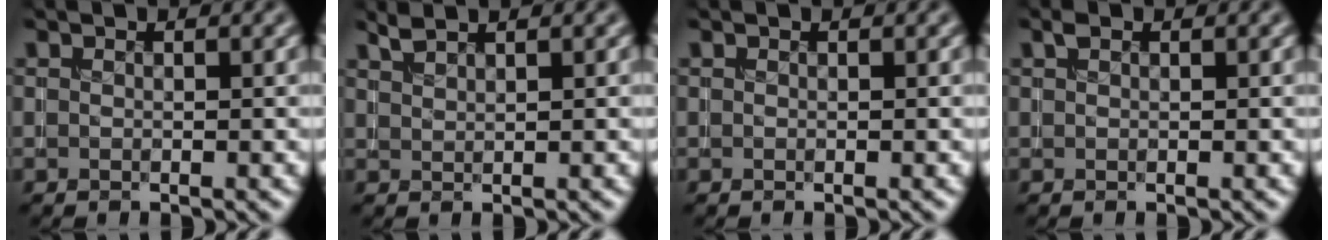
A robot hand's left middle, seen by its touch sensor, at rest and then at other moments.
{"total": 1.4, "force": [1.3, 0.2, 0.6], "torque": [-0.009, 0.003, 0.026]}
{"total": 0.0}
{"total": 0.6, "force": [0.4, 0.3, 0.4], "torque": [-0.007, 0.002, 0.009]}